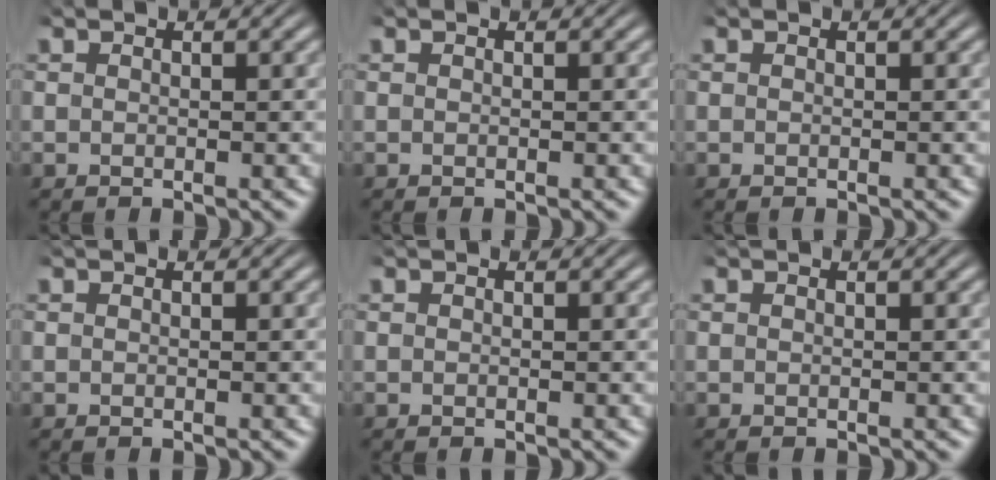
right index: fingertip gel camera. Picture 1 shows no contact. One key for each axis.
{"total": 0.0}
{"total": 0.0}
{"total": 0.0}
{"total": 0.0}
{"total": 0.0}